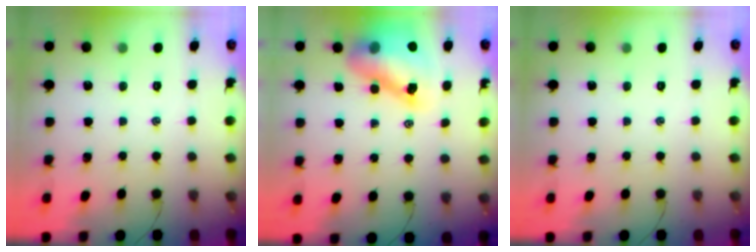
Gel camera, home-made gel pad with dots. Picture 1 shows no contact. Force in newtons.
{"total": 14.6, "press": 14.0, "slide": 4.0}
{"total": 0.0}